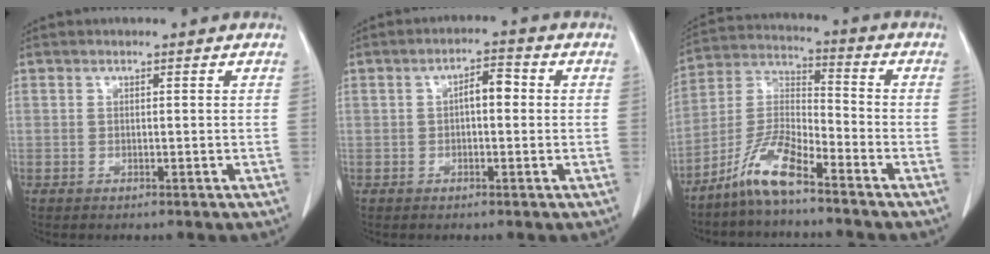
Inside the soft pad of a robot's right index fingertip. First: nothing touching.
{"total": 3.7, "force": [0.2, 1.5, 3.4], "torque": [-0.053, 0.017, 0.001]}
{"total": 8.8, "force": [-6.6, 1.4, 5.8], "torque": [-0.127, 0.001, -0.136]}